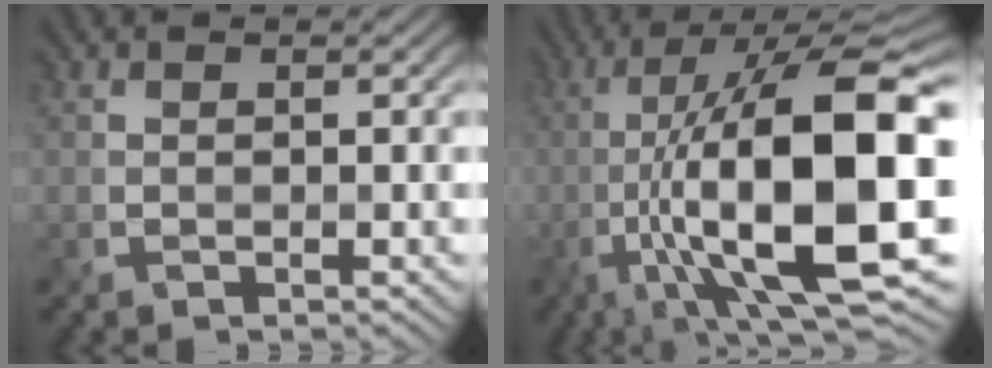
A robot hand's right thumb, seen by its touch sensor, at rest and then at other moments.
{"total": 19.0, "force": [-3.0, 6.1, 17.7], "torque": [-0.305, 0.007, -0.039]}